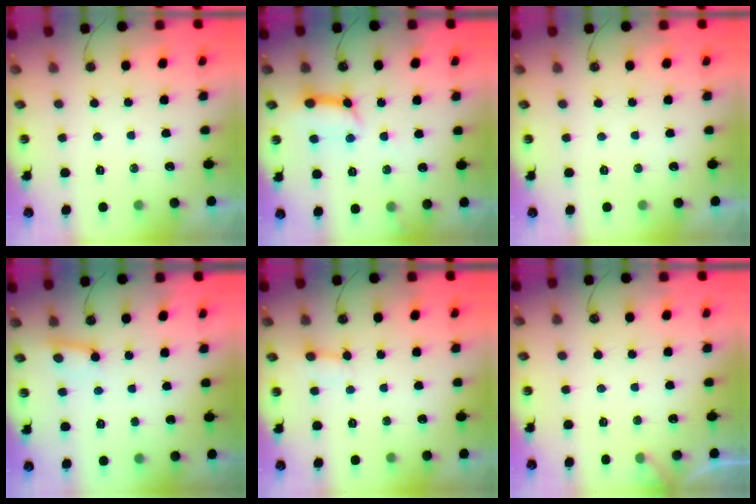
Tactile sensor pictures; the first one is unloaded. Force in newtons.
{"total": 11.1, "press": 11.0, "slide": 1.0}
{"total": 0.0}
{"total": 3.5, "press": 3.5, "slide": 0.3}
{"total": 1.7, "press": 1.7, "slide": 0.0}
{"total": 4.3, "press": 4.3, "slide": 0.3}